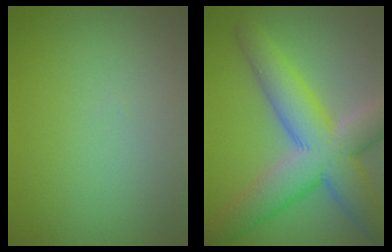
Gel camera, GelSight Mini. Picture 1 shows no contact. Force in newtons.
{"total": 9.7, "press": 9.7, "slide": 0.3}